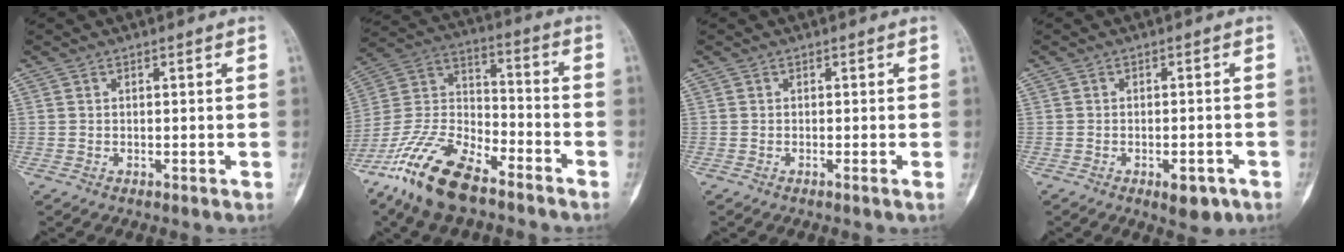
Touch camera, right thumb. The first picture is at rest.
{"total": 18.5, "force": [-12.9, 7.0, 11.2], "torque": [-0.236, 0.061, -0.244]}
{"total": 0.7, "force": [-0.3, -0.3, 0.5], "torque": [-0.005, 0.002, -0.008]}
{"total": 4.5, "force": [-2.3, 1.9, 3.4], "torque": [-0.037, 0.011, -0.021]}